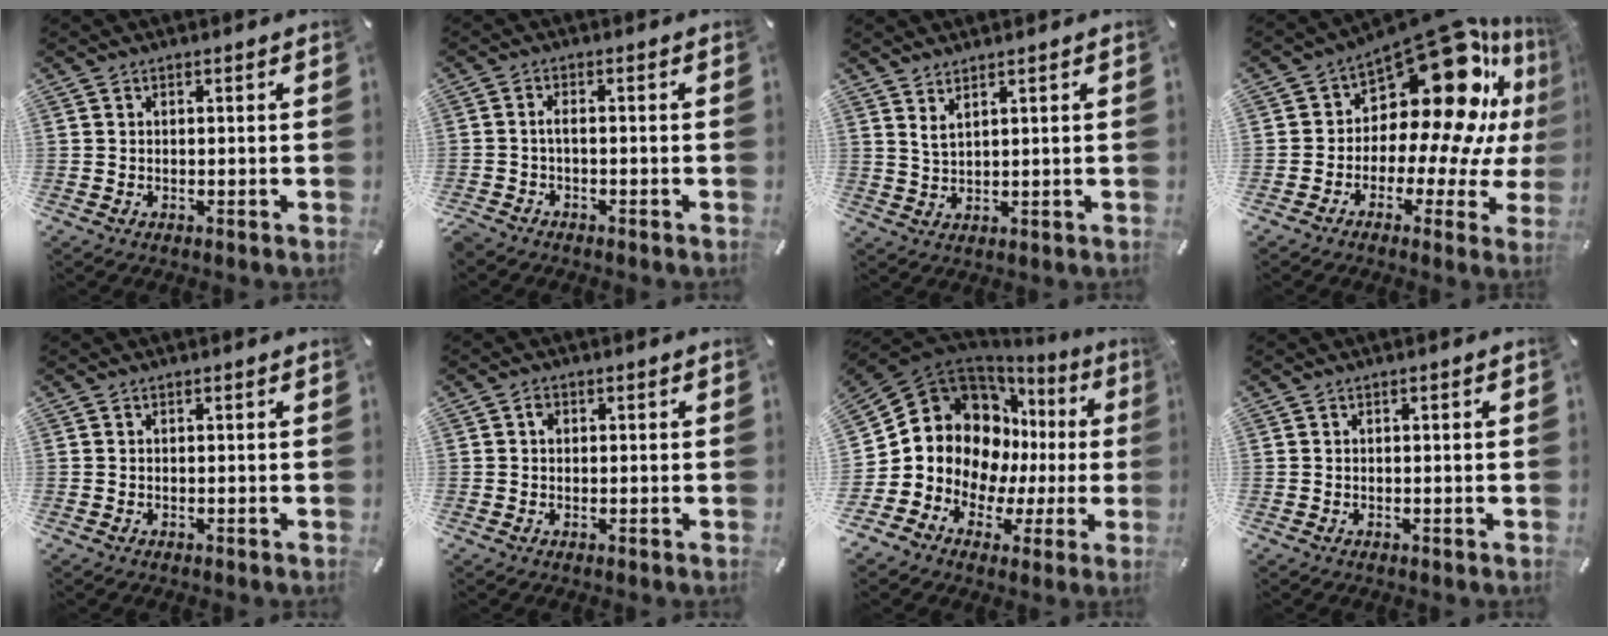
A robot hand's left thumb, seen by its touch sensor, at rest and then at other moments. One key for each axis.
{"total": 2.0, "fx": -1.2, "fy": 0.7, "fz": 1.4, "tx": -0.034, "ty": 0.003, "tz": -0.027}
{"total": 2.7, "fx": 2.0, "fy": 0.5, "fz": 1.8, "tx": -0.039, "ty": -0.001, "tz": 0.036}
{"total": 21.2, "fx": 10.0, "fy": 10.6, "fz": 15.3, "tx": -0.223, "ty": -0.098, "tz": 0.166}
{"total": 0.0}
{"total": 1.5, "fx": 0.2, "fy": 1.3, "fz": 0.9, "tx": -0.010, "ty": 0.004, "tz": -0.001}
{"total": 15.2, "fx": 3.0, "fy": 13.3, "fz": 6.8, "tx": -0.126, "ty": -0.048, "tz": 0.068}
{"total": 0.6, "fx": 0.0, "fy": 0.1, "fz": 0.6, "tx": -0.012, "ty": 0.000, "tz": 0.000}